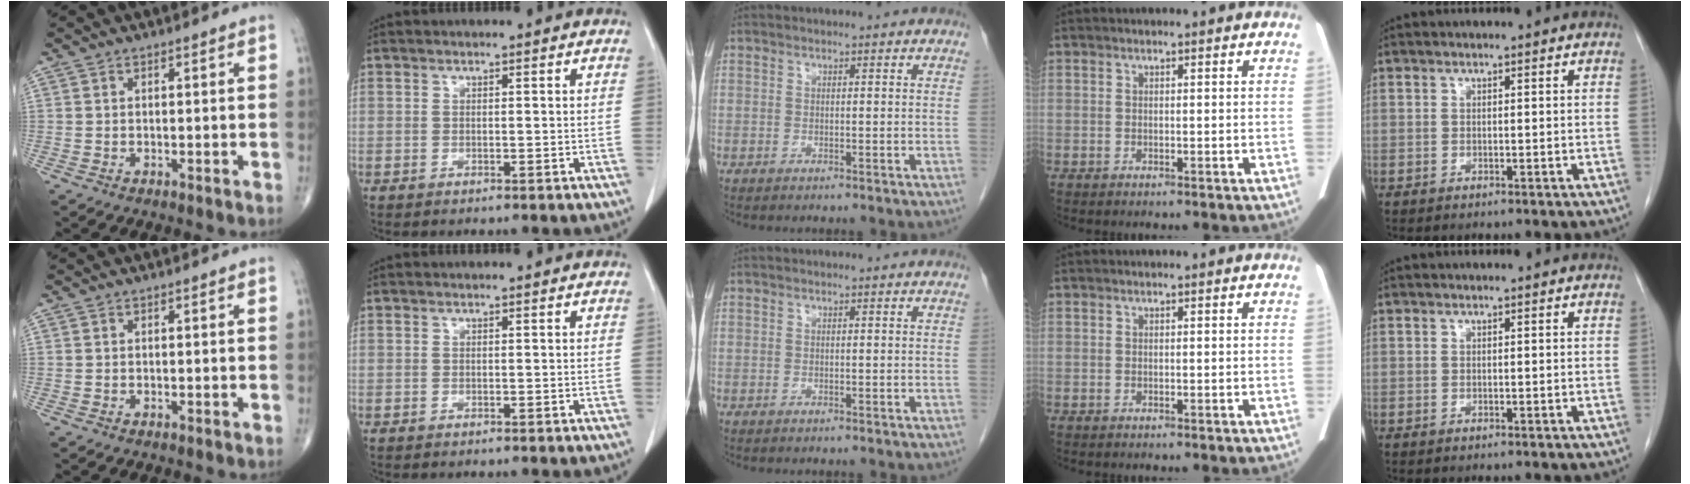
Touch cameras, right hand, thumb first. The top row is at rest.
{}